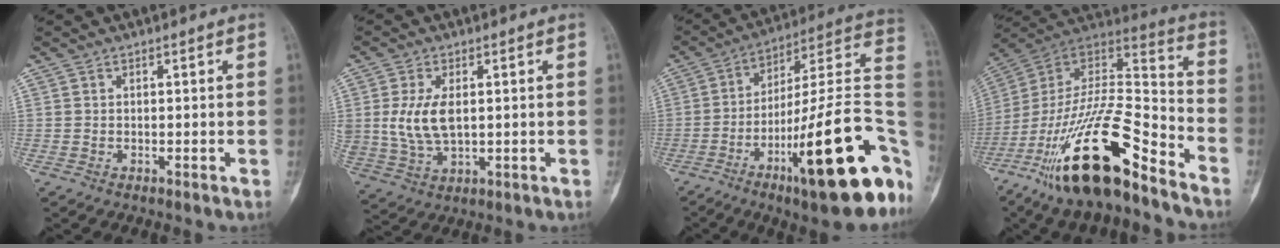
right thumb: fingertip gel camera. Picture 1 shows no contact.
{"total": 8.6, "force": [1.1, 4.7, 7.1], "torque": [-0.149, -0.009, 0.032]}
{"total": 28.0, "force": [-10.3, 6.4, 25.2], "torque": [-0.314, 0.048, -0.153]}
{"total": 25.5, "force": [-15.6, 7.8, 18.6], "torque": [-0.355, 0.076, -0.271]}